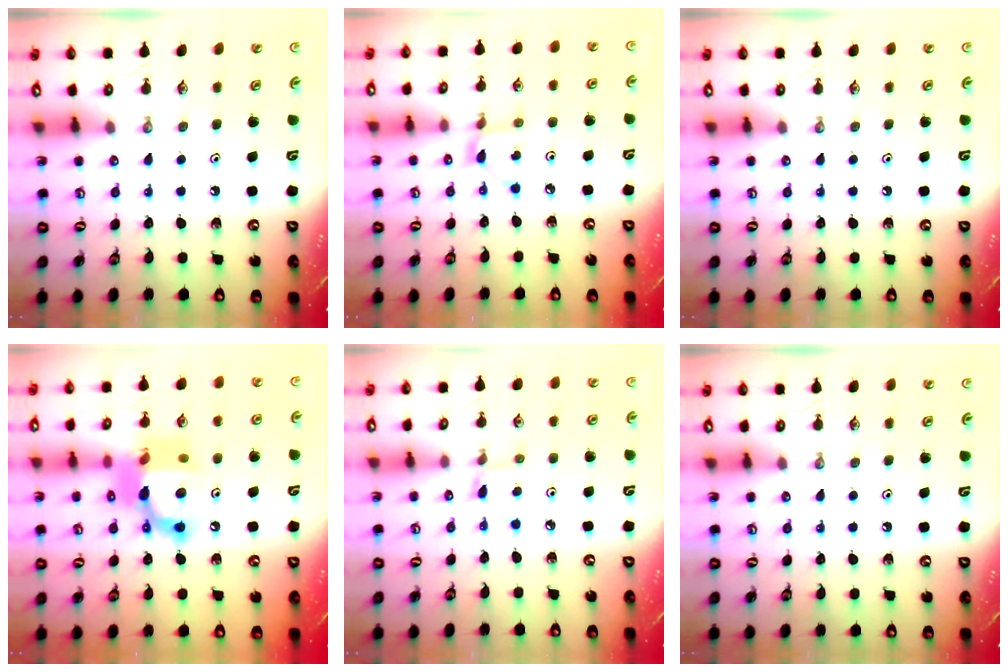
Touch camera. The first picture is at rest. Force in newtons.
{"total": 2.9, "press": 2.9, "slide": 0.1}
{"total": 0.0}
{"total": 13.5, "press": 13.4, "slide": 1.4}
{"total": 3.9, "press": 3.9, "slide": 0.5}
{"total": 0.0}